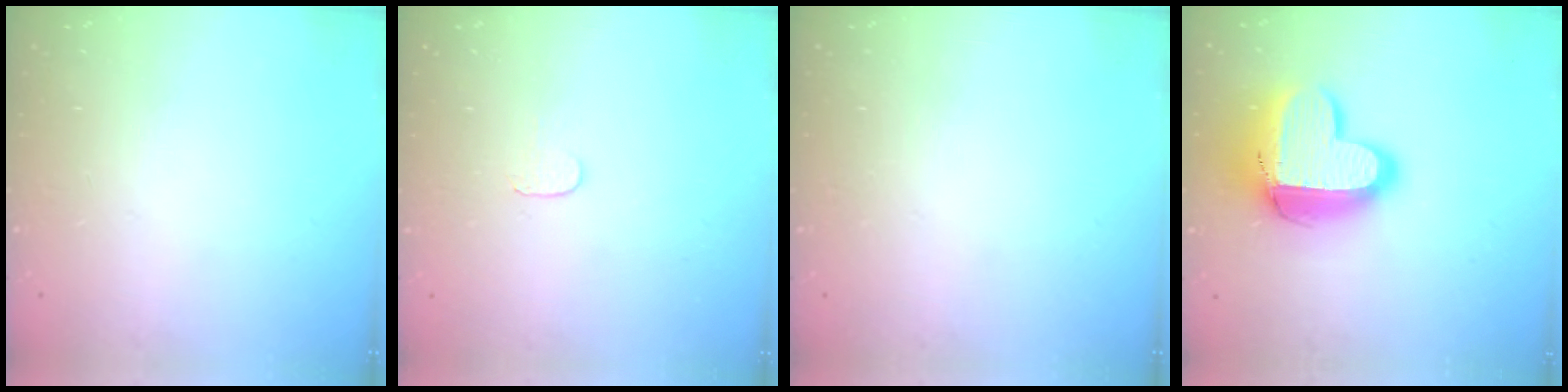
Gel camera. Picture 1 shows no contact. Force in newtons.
{"total": 3.7, "press": 3.7, "slide": 0.4}
{"total": 0.0}
{"total": 16.3, "press": 16.2, "slide": 1.4}